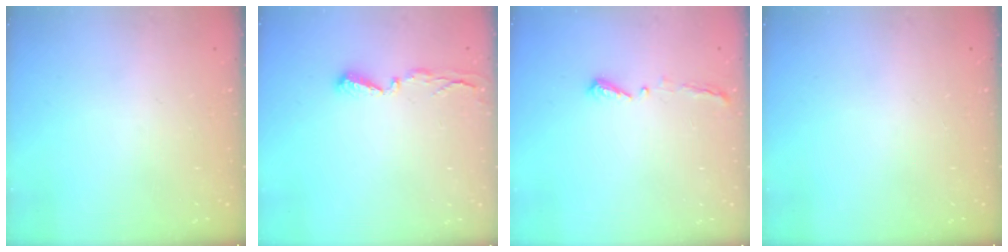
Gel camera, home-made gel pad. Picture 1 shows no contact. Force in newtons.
{"total": 4.0, "press": 4.0, "slide": 0.4}
{"total": 4.4, "press": 4.3, "slide": 0.6}
{"total": 0.0}